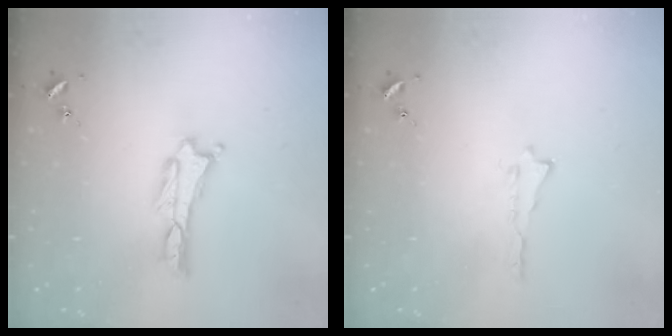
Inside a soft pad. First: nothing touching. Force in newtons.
{"total": 0.0}